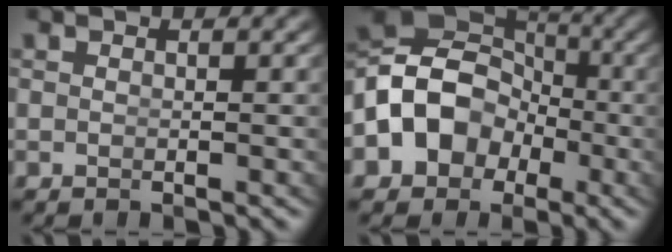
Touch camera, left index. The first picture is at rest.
{"total": 12.8, "force": [-0.8, 11.1, 6.4], "torque": [-0.151, -0.026, -0.011]}